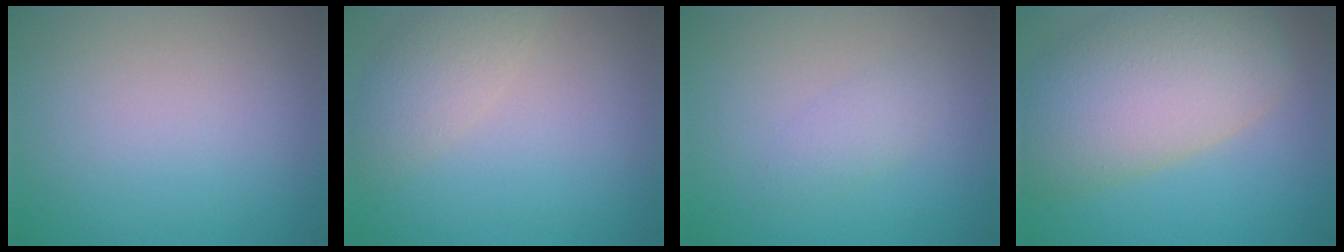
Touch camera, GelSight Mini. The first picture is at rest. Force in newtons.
{"total": 3.0, "press": 2.9, "slide": 0.4}
{"total": 1.5, "press": 1.5, "slide": 0.1}
{"total": 11.1, "press": 11.0, "slide": 0.4}